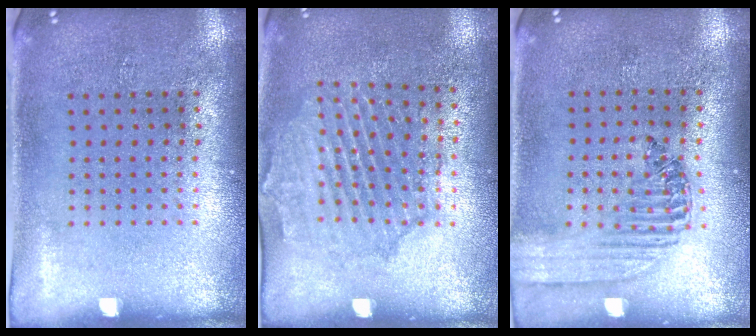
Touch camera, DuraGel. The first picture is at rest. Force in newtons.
{"total": 1.6, "press": 1.6, "slide": 0.3}
{"total": 1.5, "press": 1.3, "slide": 0.7}